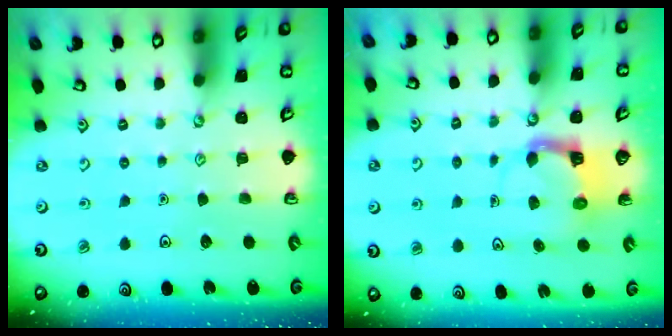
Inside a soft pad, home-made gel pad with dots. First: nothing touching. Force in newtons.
{"total": 4.4, "press": 4.4, "slide": 0.2}